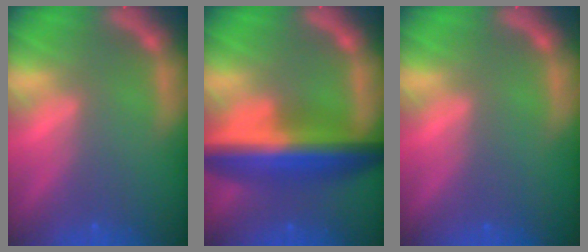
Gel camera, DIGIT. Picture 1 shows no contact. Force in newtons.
{"total": 10.0}
{"total": 0.0}